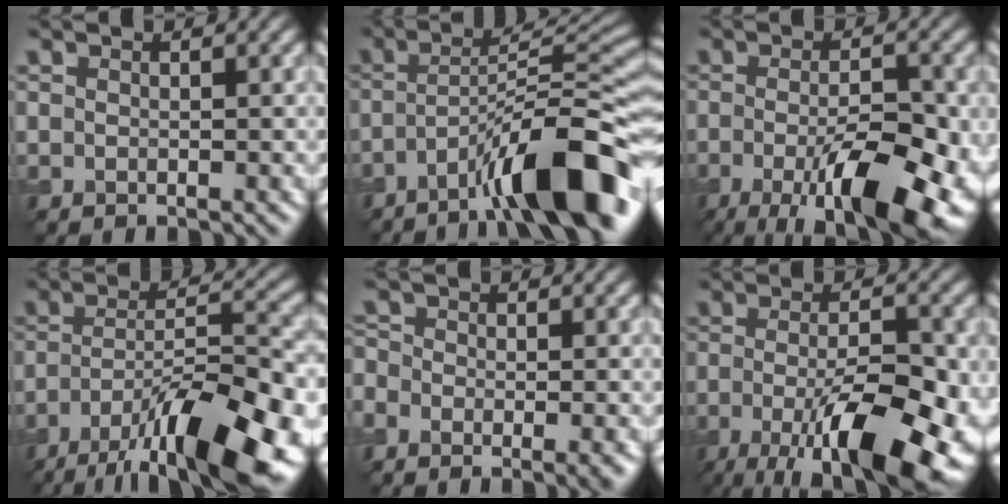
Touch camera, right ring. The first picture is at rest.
{"total": 11.0, "force": [-6.2, 2.0, 8.8], "torque": [-0.127, 0.025, -0.097]}
{"total": 11.5, "force": [-4.6, 3.7, 9.9], "torque": [-0.155, -0.018, -0.057]}
{"total": 13.4, "force": [-8.3, 3.7, 9.8], "torque": [-0.178, 0.007, -0.125]}
{"total": 5.0, "force": [-3.8, 2.0, 2.5], "torque": [-0.035, -0.005, -0.049]}
{"total": 12.9, "force": [-4.8, 4.3, 11.1], "torque": [-0.172, -0.021, -0.063]}